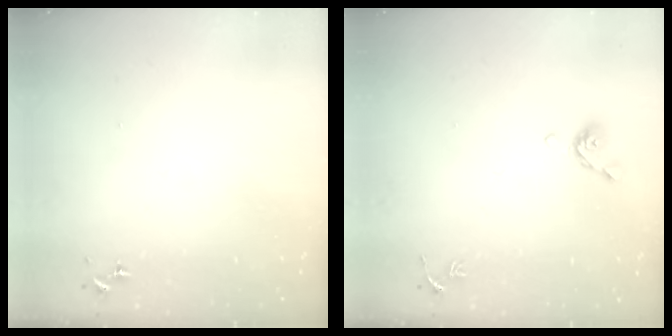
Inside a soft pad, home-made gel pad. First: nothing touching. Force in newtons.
{"total": 6.5, "press": 6.4, "slide": 1.3}